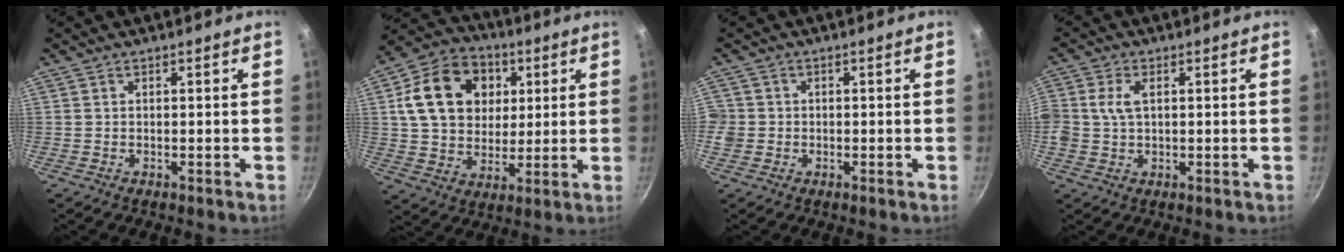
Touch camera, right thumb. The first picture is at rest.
{"total": 18.4, "force": [4.9, 14.4, 10.5], "torque": [-0.156, 0.007, 0.078]}
{"total": 3.5, "force": [-0.6, 3.3, 0.9], "torque": [-0.008, 0.008, -0.013]}
{"total": 5.2, "force": [0.9, 3.2, 3.9], "torque": [-0.077, 0.010, 0.015]}